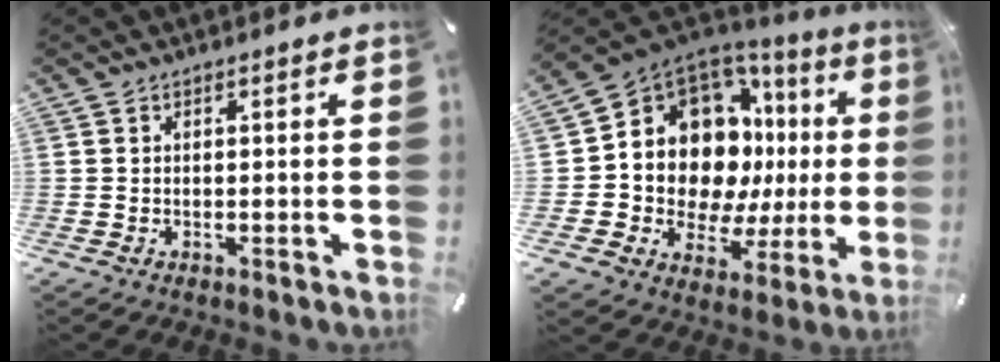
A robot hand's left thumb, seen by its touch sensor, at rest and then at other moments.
{"total": 14.2, "force": [3.8, 10.9, 8.3], "torque": [-0.150, -0.061, 0.073]}